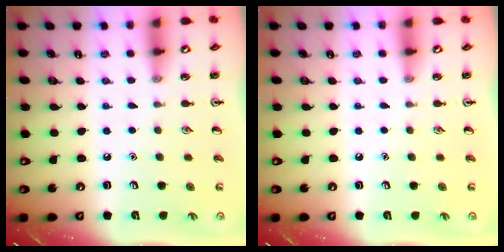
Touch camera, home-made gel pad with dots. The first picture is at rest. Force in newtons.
{"total": 0.0}